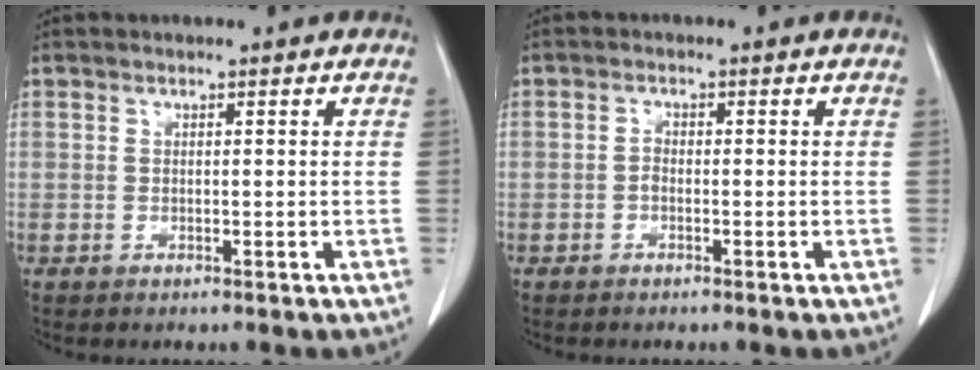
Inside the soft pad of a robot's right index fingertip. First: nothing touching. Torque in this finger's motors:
{"motor_torque": [0.14, -0.14, 0.00, 0.02]}